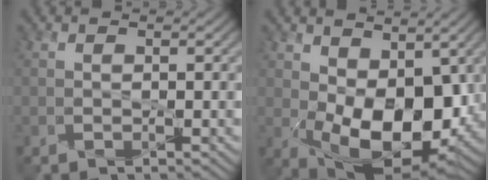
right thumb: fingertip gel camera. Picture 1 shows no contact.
{"total": 11.9, "force": [0.4, 7.1, 9.5], "torque": [-0.175, -0.024, 0.013]}